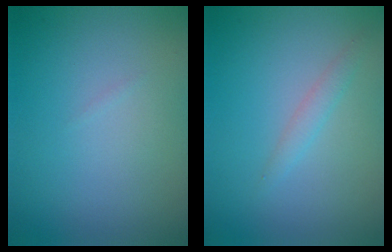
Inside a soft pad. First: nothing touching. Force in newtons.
{"total": 1.2, "press": 1.2, "slide": 0.0}